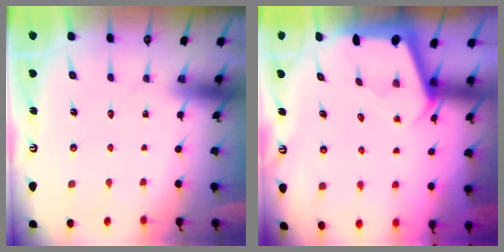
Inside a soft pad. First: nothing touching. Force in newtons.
{"total": 2.5, "press": 2.5, "slide": 0.3}